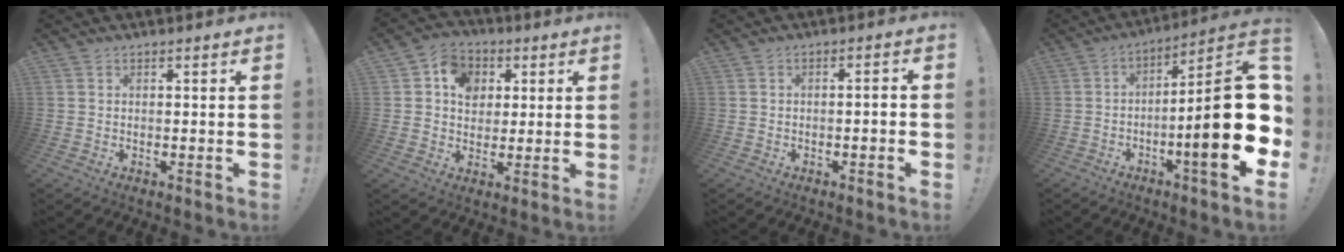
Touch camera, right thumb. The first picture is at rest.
{"total": 9.4, "force": [2.4, 8.0, 4.3], "torque": [-0.056, -0.004, 0.047]}
{"total": 1.8, "force": [-1.1, -0.1, 1.4], "torque": [-0.022, 0.004, -0.019]}
{"total": 24.0, "force": [-3.1, 5.0, 23.3], "torque": [-0.343, 0.013, -0.048]}